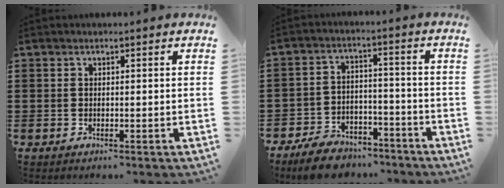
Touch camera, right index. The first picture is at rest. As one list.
[{"total": 8.4, "force": [-7.6, 2.8, 2.0], "torque": [-0.047, 0.028, -0.149]}]